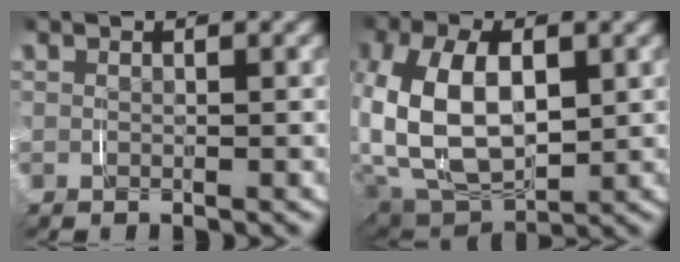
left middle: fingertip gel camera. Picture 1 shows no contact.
{"total": 11.4, "force": [0.3, 8.0, 8.1], "torque": [-0.198, -0.025, 0.020]}